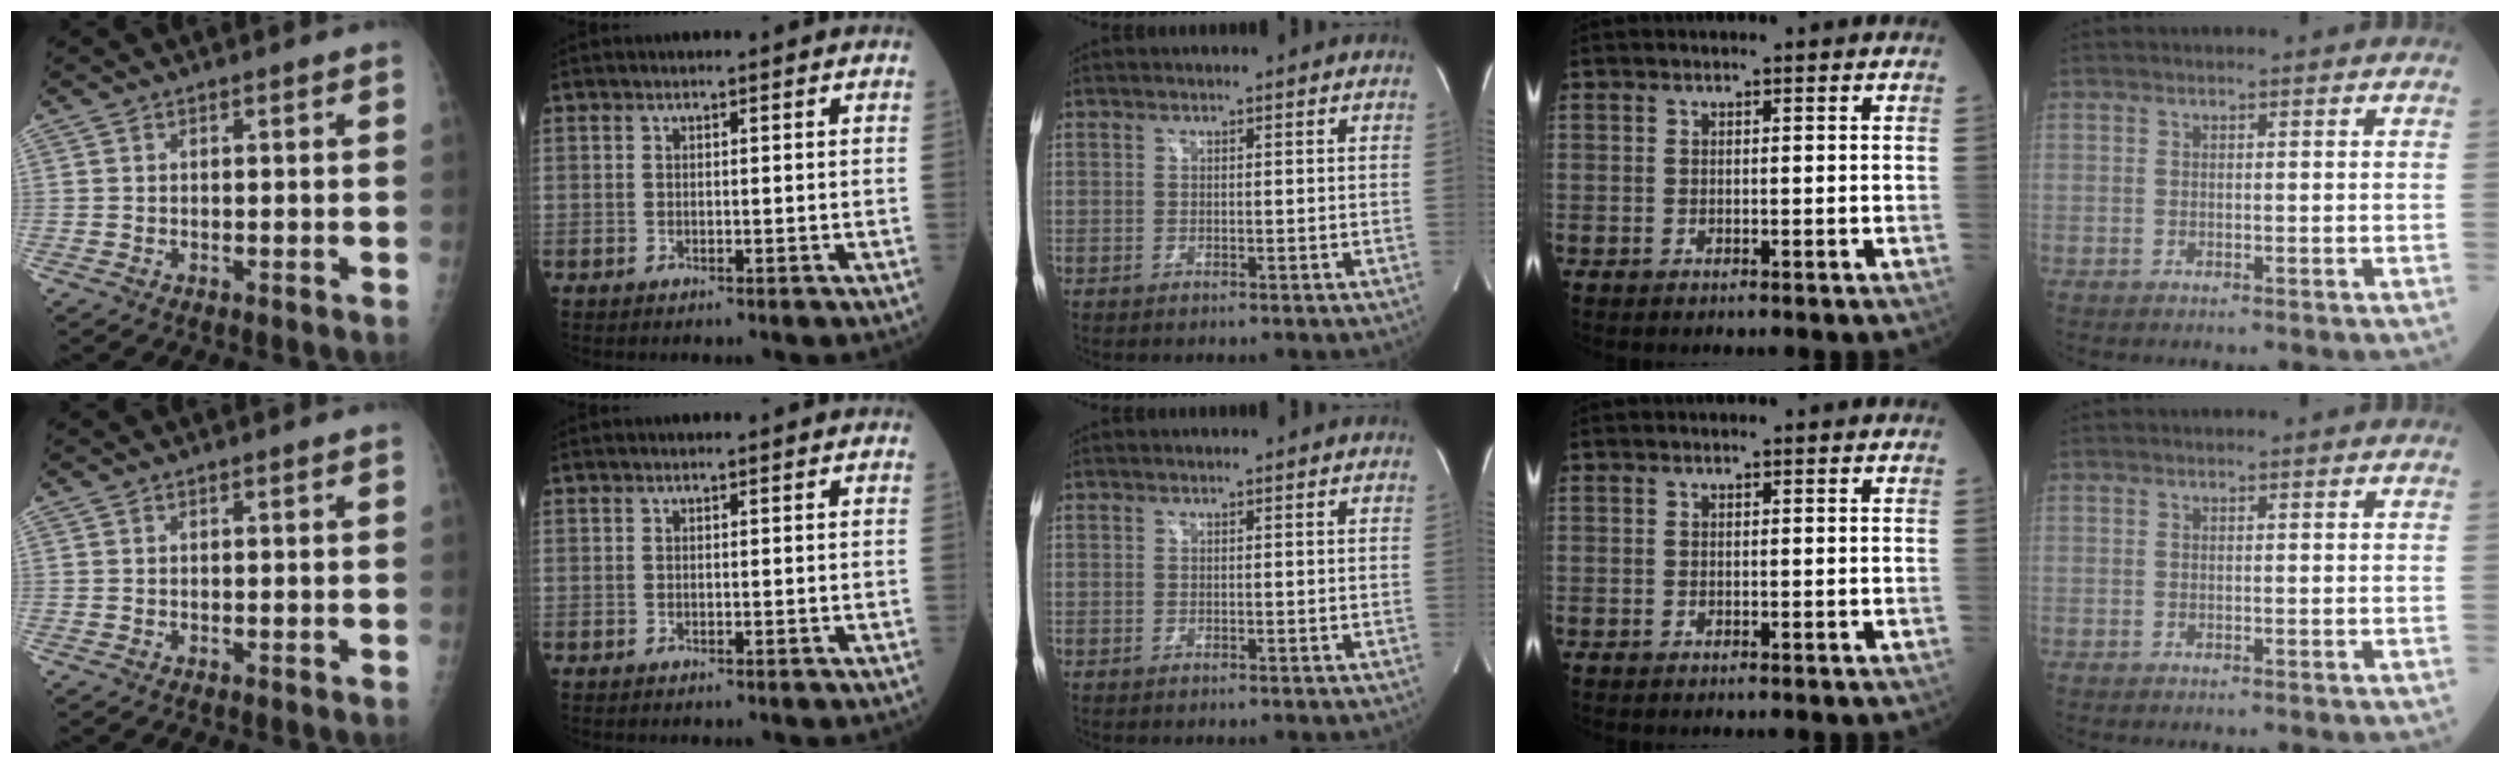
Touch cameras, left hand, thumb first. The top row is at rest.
{}